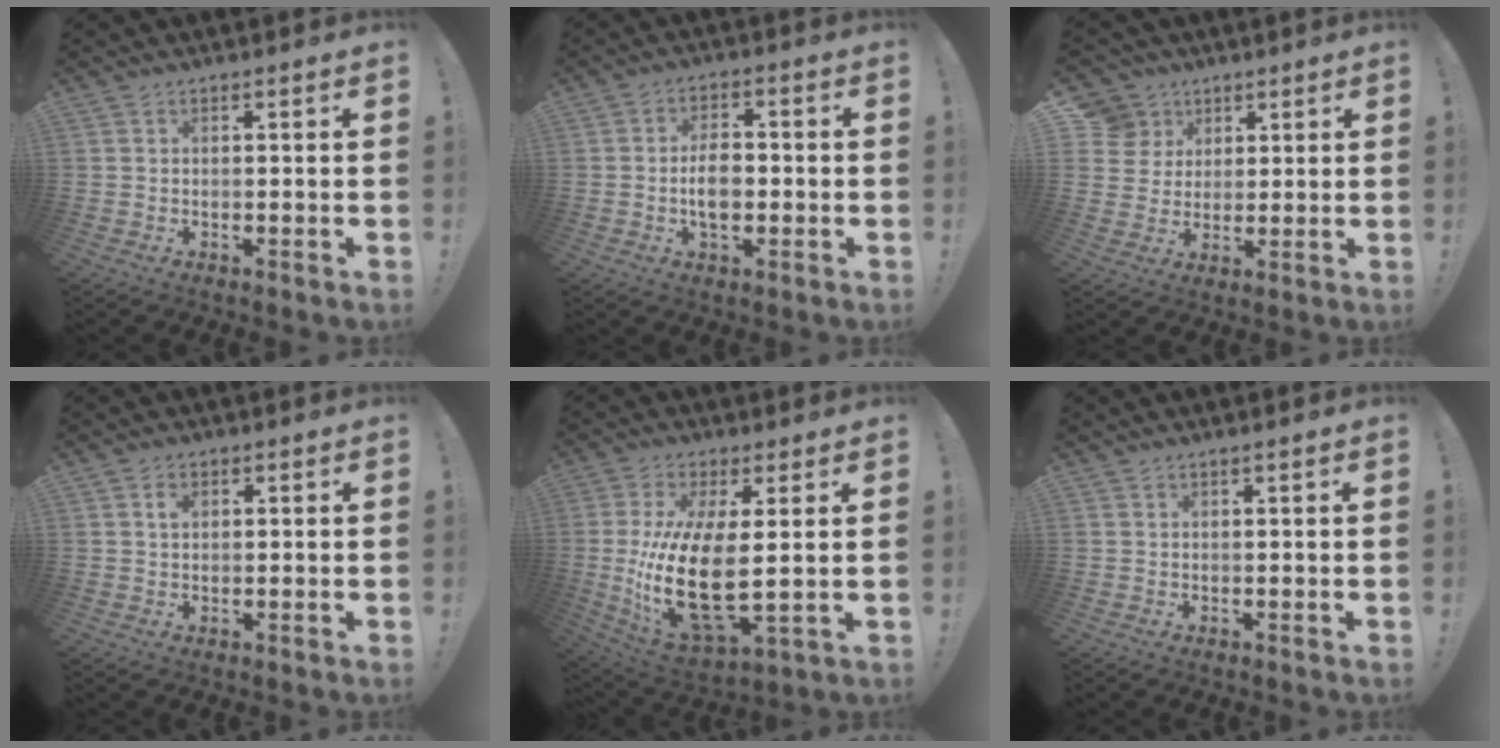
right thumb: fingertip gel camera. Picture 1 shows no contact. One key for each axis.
{"total": 7.3, "fx": -1.4, "fy": 4.4, "fz": 5.6, "tx": -0.094, "ty": 0.000, "tz": -0.030}
{"total": 8.8, "fx": 3.7, "fy": 7.8, "fz": 1.8, "tx": -0.024, "ty": -0.021, "tz": 0.078}
{"total": 2.2, "fx": 0.8, "fy": 1.4, "fz": 1.4, "tx": -0.008, "ty": -0.004, "tz": 0.009}
{"total": 19.9, "fx": 0.6, "fy": 8.3, "fz": 18.1, "tx": -0.359, "ty": -0.029, "tz": 0.018}
{"total": 0.6, "fx": 0.4, "fy": -0.1, "fz": 0.5, "tx": -0.004, "ty": -0.001, "tz": 0.005}